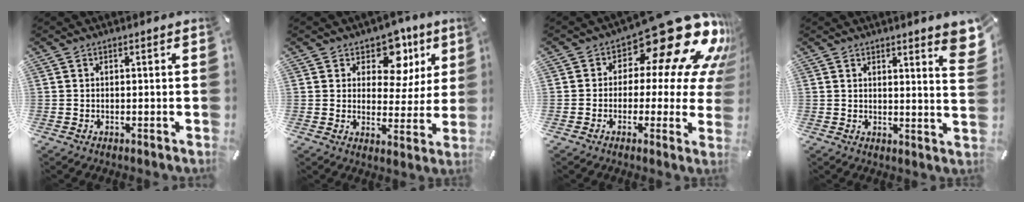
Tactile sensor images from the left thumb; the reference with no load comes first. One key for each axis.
{"total": 11.7, "fx": 6.5, "fy": 7.6, "fz": 6.0, "tx": -0.085, "ty": -0.037, "tz": 0.112}
{"total": 19.3, "fx": 11.0, "fy": 8.6, "fz": 13.3, "tx": -0.174, "ty": -0.087, "tz": 0.178}
{"total": 5.4, "fx": 3.8, "fy": 0.6, "fz": 3.9, "tx": -0.051, "ty": -0.026, "tz": 0.060}